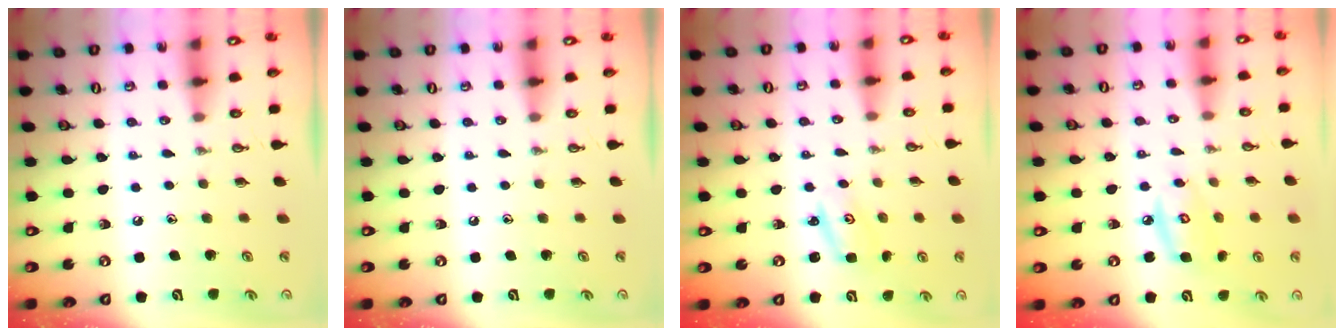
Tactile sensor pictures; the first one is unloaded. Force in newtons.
{"total": 0.0}
{"total": 2.6, "press": 2.6, "slide": 0.1}
{"total": 6.6, "press": 6.6, "slide": 0.5}